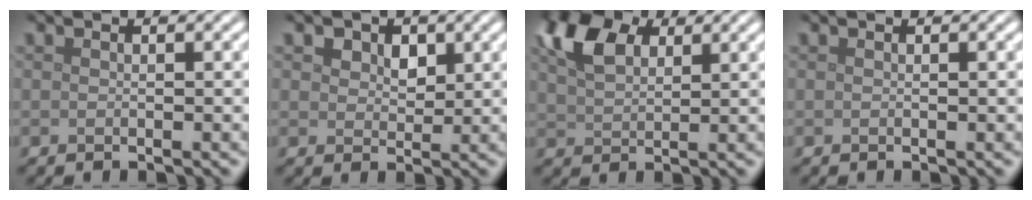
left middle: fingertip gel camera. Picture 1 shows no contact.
{"total": 2.6, "force": [1.4, 1.8, 1.3], "torque": [-0.025, -0.007, 0.022]}
{"total": 6.1, "force": [3.3, 3.5, 3.8], "torque": [-0.090, 0.013, 0.059]}
{"total": 0.0}